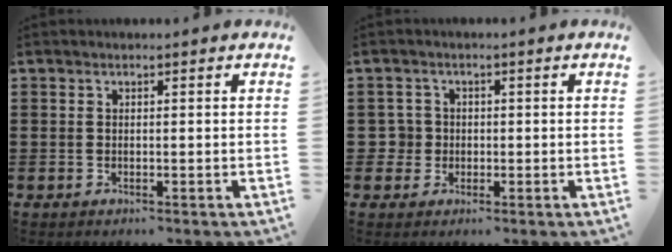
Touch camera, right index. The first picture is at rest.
{"total": 2.8, "force": [-0.4, 2.7, 0.8], "torque": [-0.036, 0.001, -0.012]}